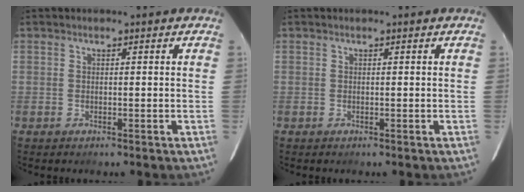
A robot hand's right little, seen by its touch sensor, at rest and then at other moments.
{"total": 0.0}